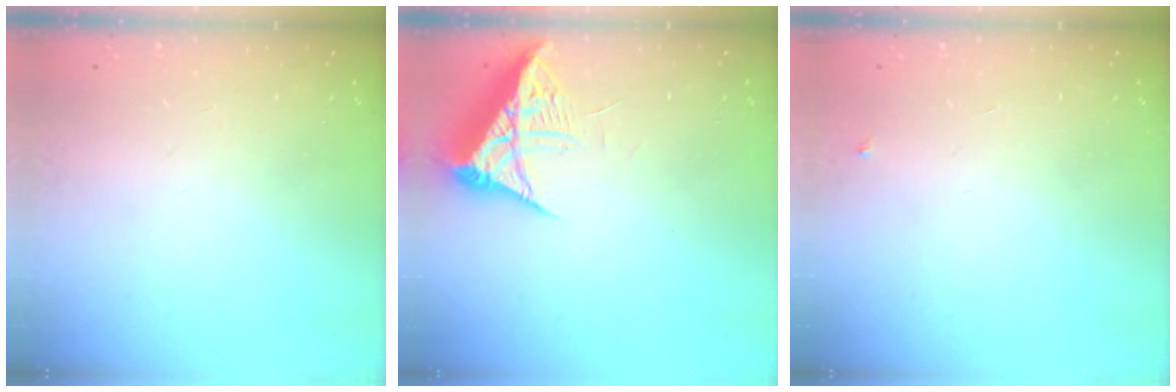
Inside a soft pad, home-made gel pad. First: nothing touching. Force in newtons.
{"total": 8.1, "press": 8.0, "slide": 0.8}
{"total": 2.7, "press": 2.7, "slide": 0.4}